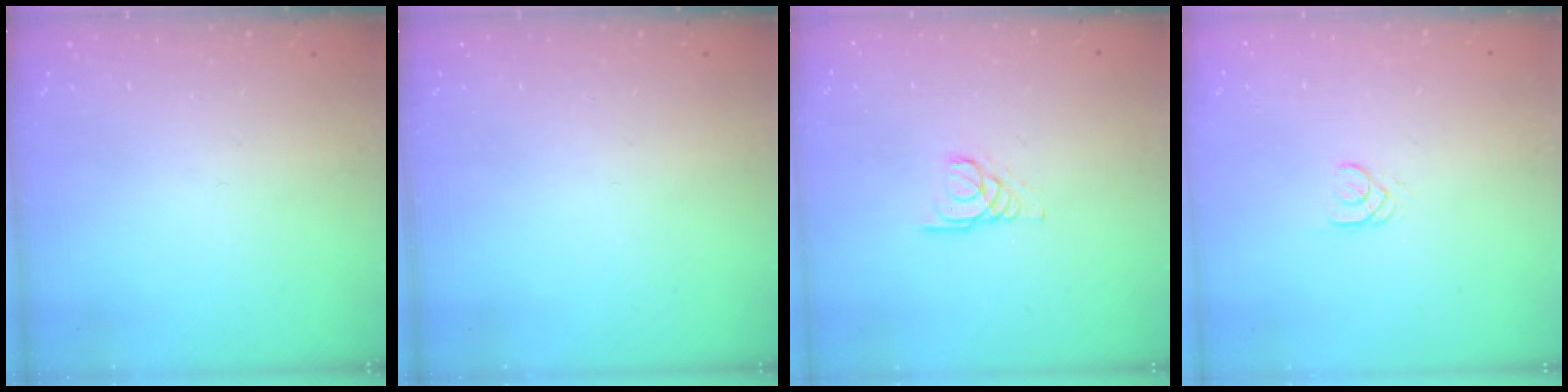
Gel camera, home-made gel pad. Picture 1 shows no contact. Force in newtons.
{"total": 0.0}
{"total": 3.1, "press": 3.1, "slide": 0.2}
{"total": 1.7, "press": 1.7, "slide": 0.2}